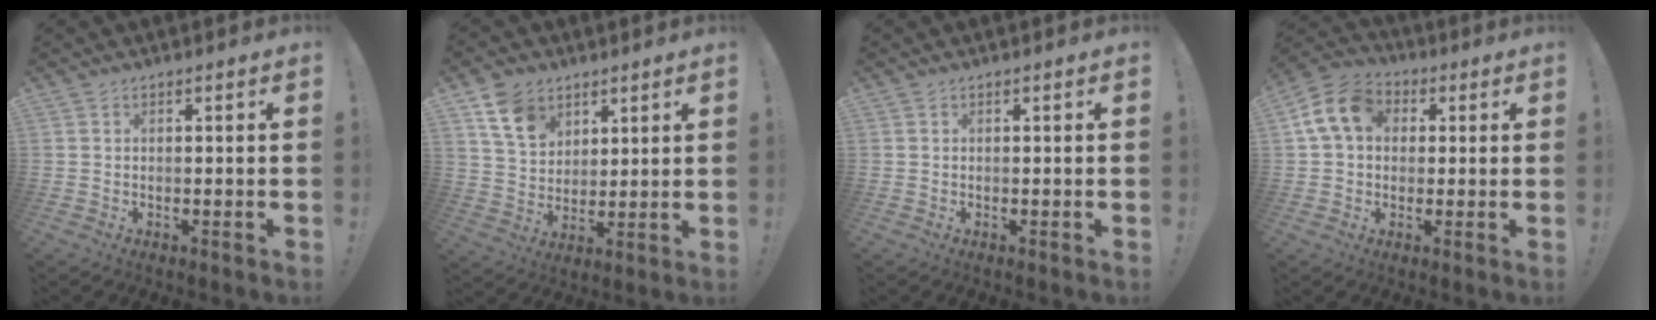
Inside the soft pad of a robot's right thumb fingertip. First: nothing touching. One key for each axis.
{"total": 11.0, "fx": 6.7, "fy": 7.4, "fz": 4.6, "tx": -0.077, "ty": -0.031, "tz": 0.132}
{"total": 0.0}
{"total": 12.7, "fx": 3.3, "fy": 9.7, "fz": 7.6, "tx": -0.136, "ty": 0.013, "tz": 0.070}